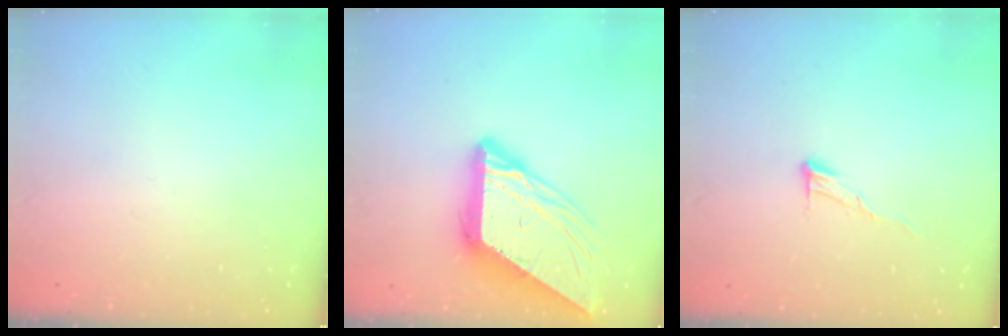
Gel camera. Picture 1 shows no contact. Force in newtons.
{"total": 14.2, "press": 14.1, "slide": 1.5}
{"total": 6.6, "press": 6.6, "slide": 0.5}